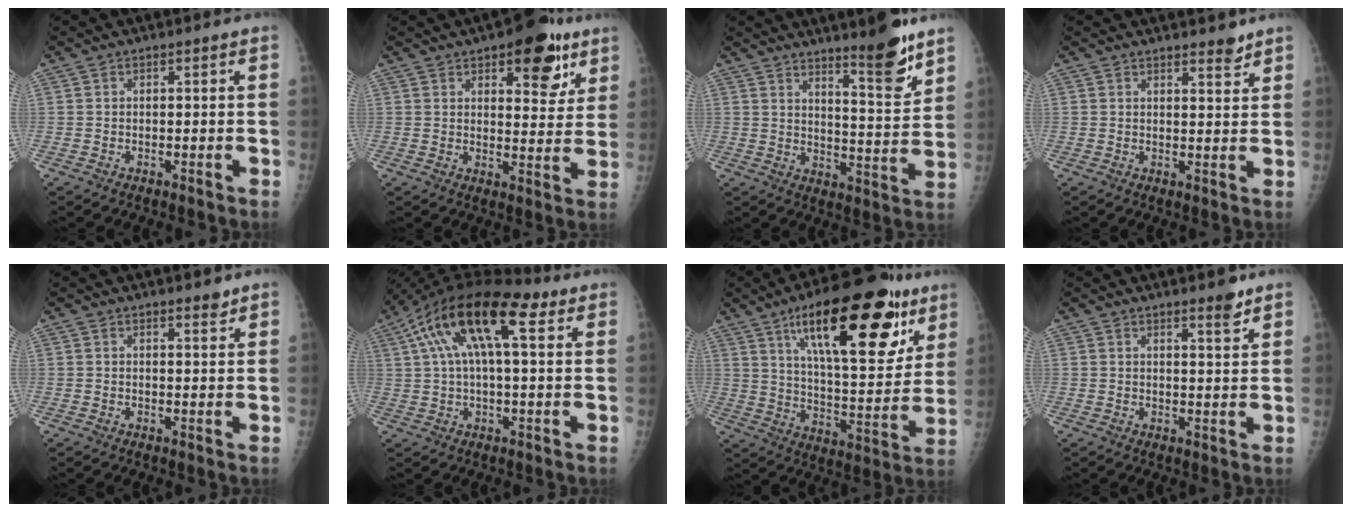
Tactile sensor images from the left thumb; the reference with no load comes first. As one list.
[{"total": 12.4, "force": [6.7, 5.6, 8.7], "torque": [-0.071, -0.027, 0.087]}, {"total": 10.6, "force": [7.7, 1.4, 7.1], "torque": [-0.089, -0.068, 0.121]}, {"total": 2.8, "force": [2.4, 0.6, 1.3], "torque": [-0.011, -0.020, 0.034]}, {"total": 2.0, "force": [1.7, 0.4, 1.0], "torque": [-0.009, -0.012, 0.024]}, {"total": 16.1, "force": [6.0, 6.0, 13.6], "torque": [-0.247, 0.034, 0.098]}, {"total": 27.1, "force": [14.2, 9.8, 21.0], "torque": [-0.272, -0.038, 0.220]}, {"total": 3.7, "force": [2.9, 0.5, 2.3], "torque": [-0.027, -0.023, 0.041]}]